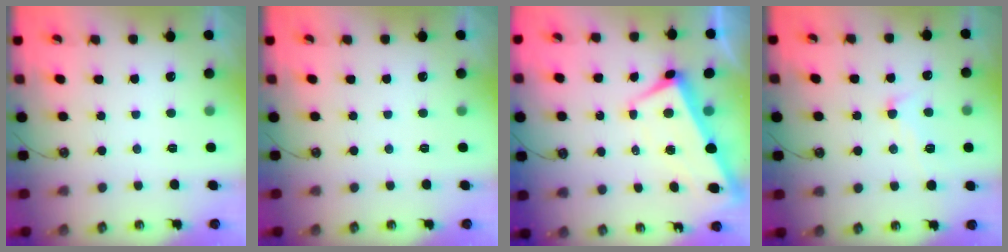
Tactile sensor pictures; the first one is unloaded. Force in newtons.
{"total": 0.0}
{"total": 1.1, "press": 0.2, "slide": 1.1}
{"total": 2.2, "press": 2.0, "slide": 1.0}